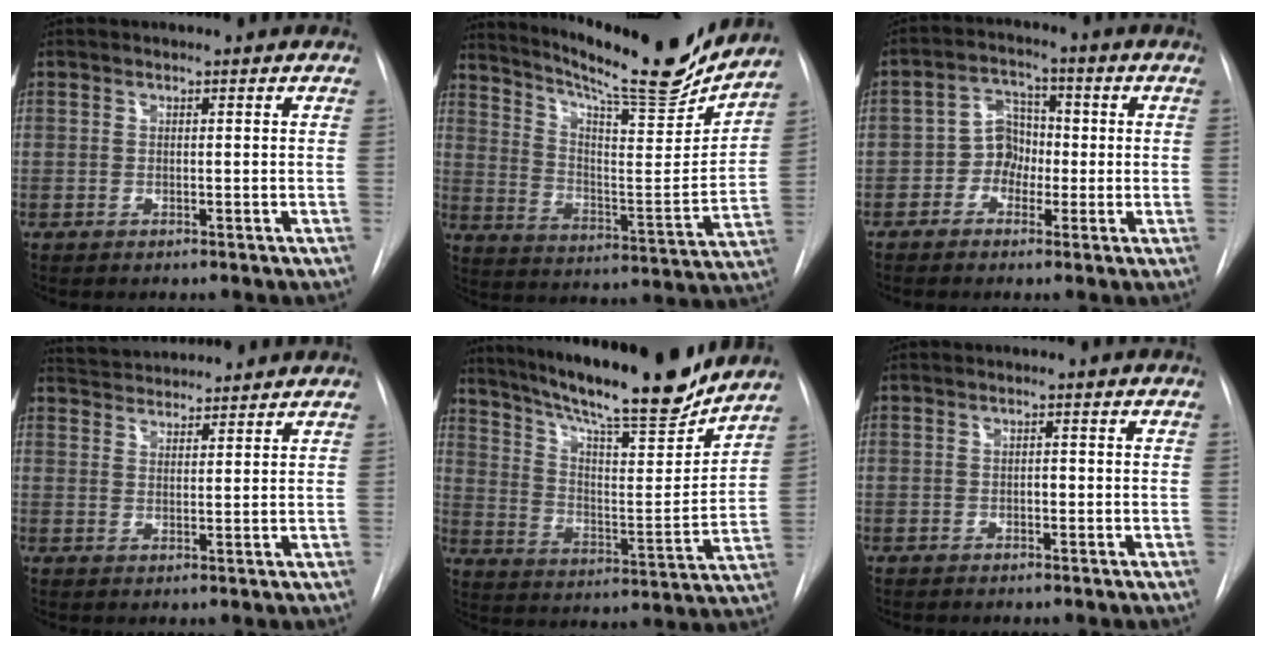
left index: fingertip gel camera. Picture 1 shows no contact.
{"total": 21.8, "force": [19.7, 1.8, 9.3], "torque": [-0.157, -0.051, 0.286]}
{"total": 5.3, "force": [-1.1, 4.4, 2.6], "torque": [-0.050, 0.020, -0.026]}
{"total": 7.6, "force": [7.4, 1.0, 1.5], "torque": [-0.031, 0.030, 0.118]}
{"total": 22.8, "force": [19.7, 2.4, 11.3], "torque": [-0.197, -0.023, 0.295]}
{"total": 0.8, "force": [-0.2, 0.4, 0.6], "torque": [-0.008, 0.002, -0.004]}